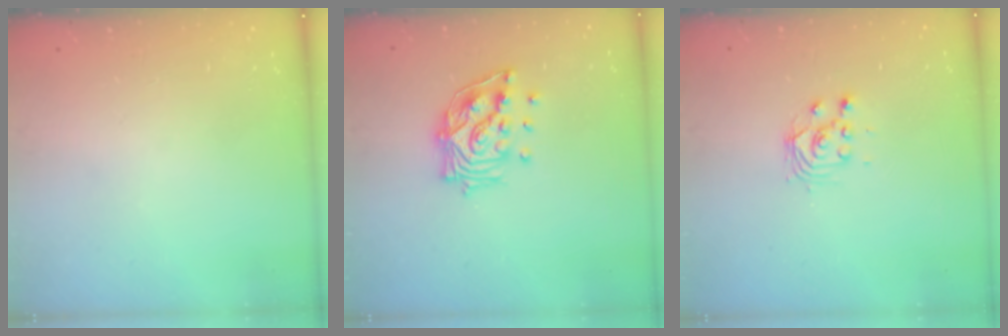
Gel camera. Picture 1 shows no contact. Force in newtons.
{"total": 14.2, "press": 14.1, "slide": 1.9}
{"total": 3.6, "press": 3.6, "slide": 0.3}